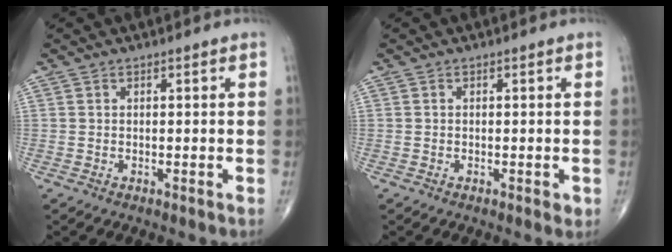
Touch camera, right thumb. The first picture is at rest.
{"total": 1.1, "force": [-0.3, 0.6, 0.9], "torque": [-0.012, -0.002, -0.006]}